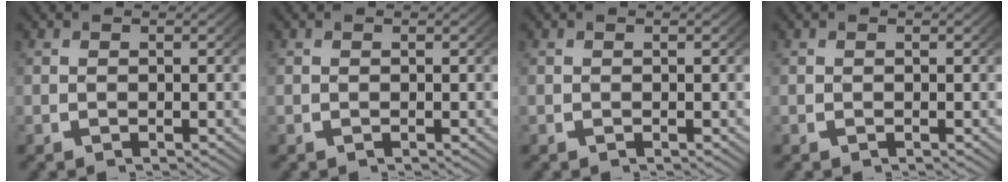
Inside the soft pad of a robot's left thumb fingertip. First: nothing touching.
{"total": 0.0}
{"total": 0.0}
{"total": 0.0}